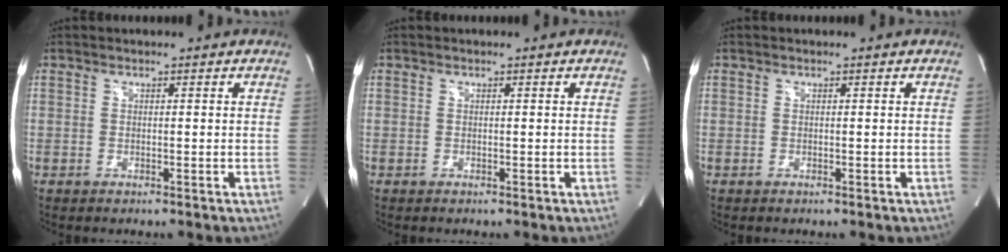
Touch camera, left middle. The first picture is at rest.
{"total": 0.0}
{"total": 0.0}